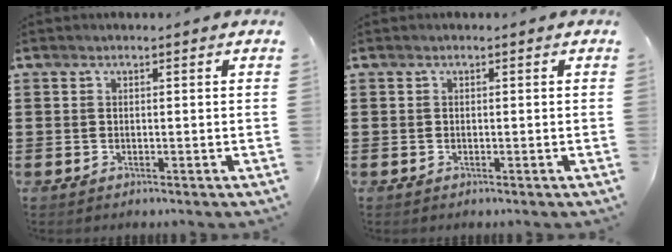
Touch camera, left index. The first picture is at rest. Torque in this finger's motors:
{"motor_torque": [0.00, 0.03, 0.00, -0.01]}